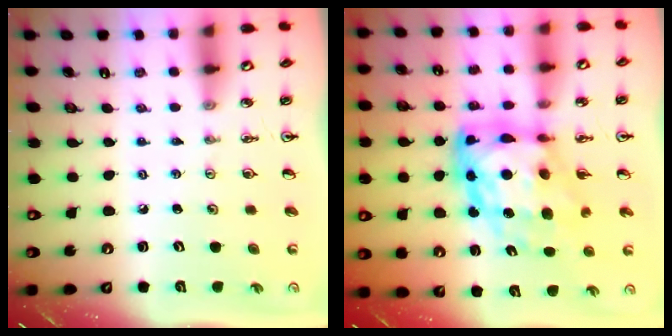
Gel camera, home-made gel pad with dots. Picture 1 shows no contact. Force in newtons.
{"total": 15.8, "press": 15.8, "slide": 1.4}